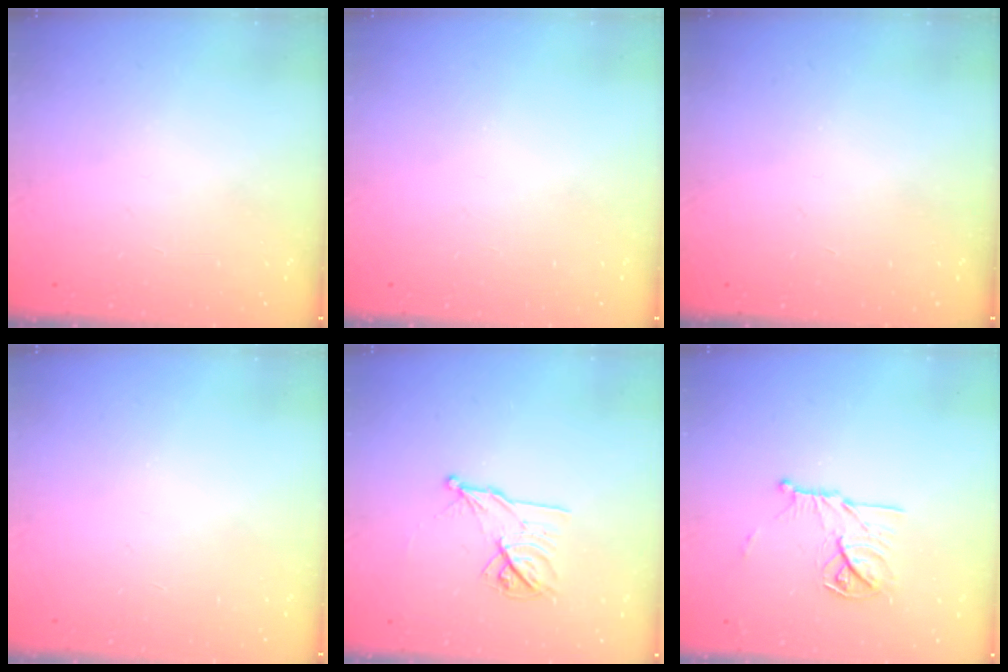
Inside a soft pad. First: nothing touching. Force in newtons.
{"total": 0.0}
{"total": 0.0}
{"total": 0.0}
{"total": 11.3, "press": 11.3, "slide": 0.5}
{"total": 12.4, "press": 12.4, "slide": 0.2}